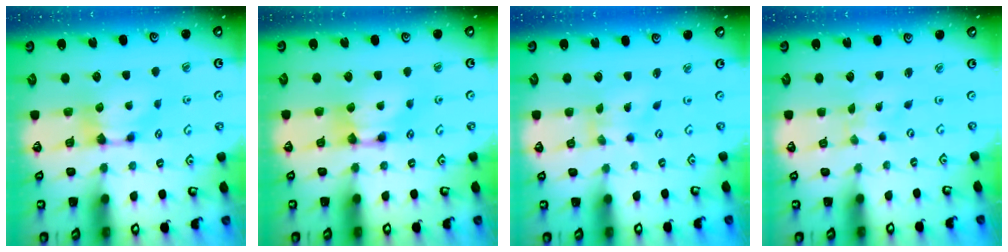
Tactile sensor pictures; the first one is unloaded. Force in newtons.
{"total": 2.1, "press": 2.1, "slide": 0.1}
{"total": 2.2, "press": 2.0, "slide": 1.0}
{"total": 5.9, "press": 5.8, "slide": 0.6}